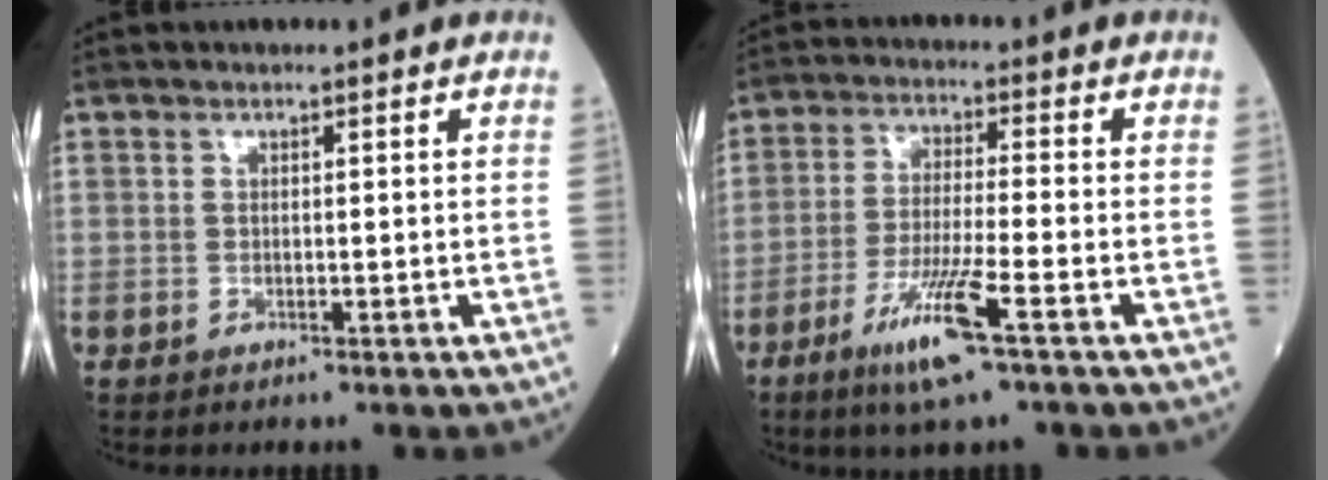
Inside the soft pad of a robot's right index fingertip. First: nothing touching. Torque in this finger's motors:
{"motor_torque": [1.29, -0.48, 0.57, 0.18]}